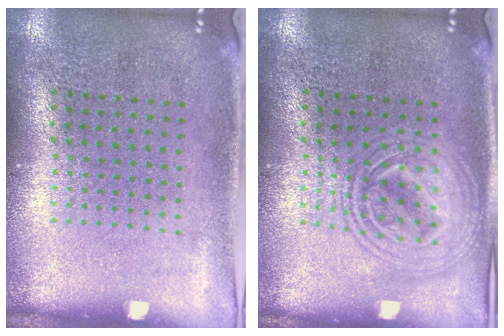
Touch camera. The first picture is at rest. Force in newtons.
{"total": 2.9, "press": 2.9, "slide": 0.4}